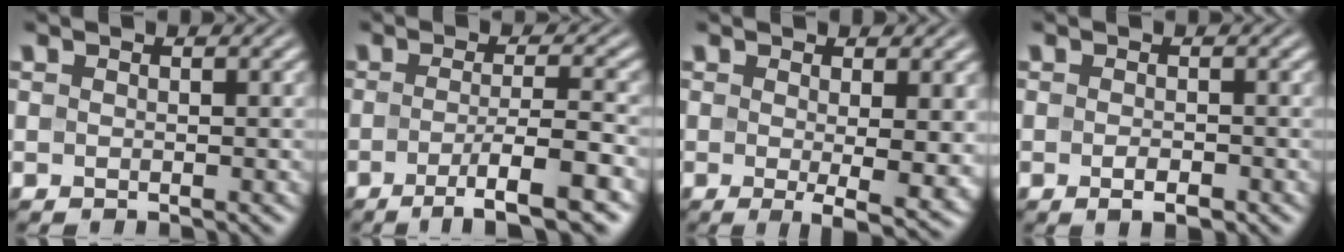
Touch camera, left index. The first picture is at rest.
{"total": 6.1, "force": [-2.7, 1.0, 5.3], "torque": [-0.082, -0.004, -0.050]}
{"total": 5.1, "force": [-0.2, 1.1, 5.0], "torque": [-0.074, -0.021, 0.003]}
{"total": 1.8, "force": [-0.8, 0.6, 1.5], "torque": [-0.026, -0.003, -0.013]}